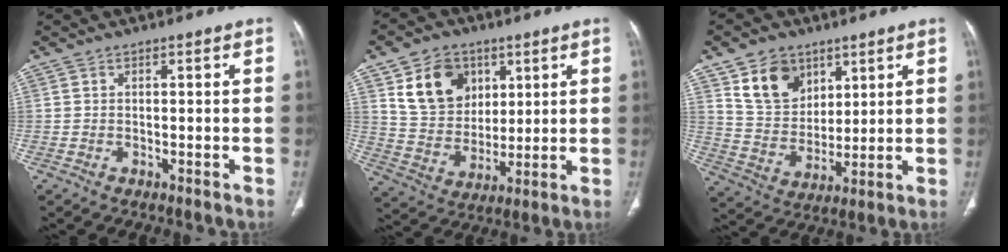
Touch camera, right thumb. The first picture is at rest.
{"total": 13.4, "force": [5.7, 10.3, 6.3], "torque": [-0.076, -0.020, 0.114]}
{"total": 11.5, "force": [6.3, 8.2, 4.9], "torque": [-0.063, -0.034, 0.126]}